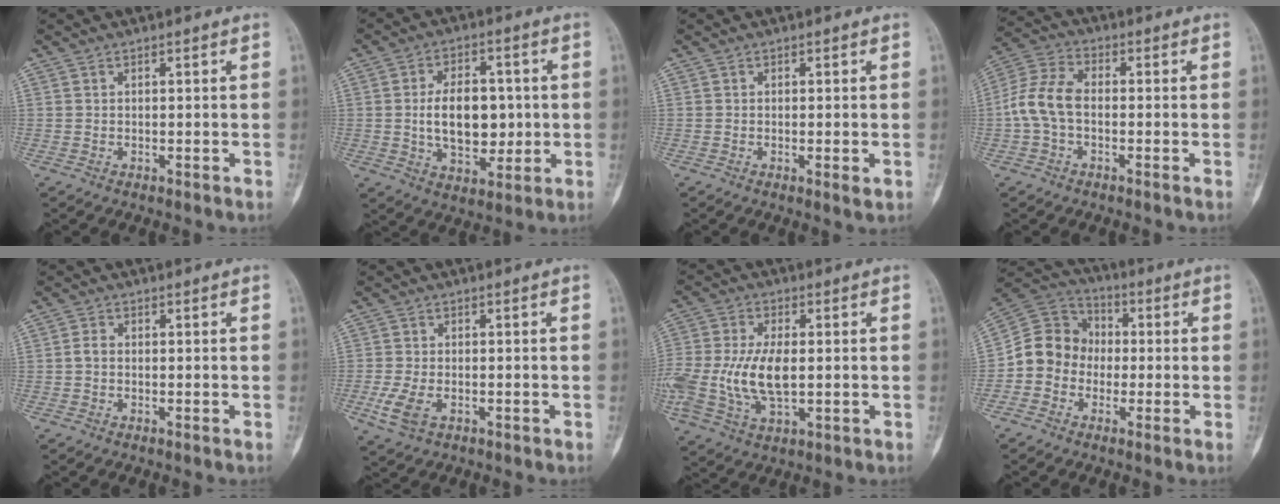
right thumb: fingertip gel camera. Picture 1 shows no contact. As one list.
[{"total": 12.1, "force": [0.0, 7.5, 9.5], "torque": [-0.120, 0.002, 0.006]}, {"total": 1.8, "force": [-0.3, 0.3, 1.7], "torque": [-0.031, -0.007, -0.004]}, {"total": 8.3, "force": [-1.2, 4.8, 6.7], "torque": [-0.143, 0.024, -0.036]}, {"total": 1.6, "force": [-0.4, 0.9, 1.2], "torque": [-0.024, 0.001, -0.014]}, {"total": 5.2, "force": [-1.8, 2.9, 3.9], "torque": [-0.094, -0.001, -0.032]}, {"total": 14.6, "force": [-1.0, 7.6, 12.4], "torque": [-0.289, -0.004, -0.015]}, {"total": 10.3, "force": [-1.8, 9.3, 4.1], "torque": [-0.050, 0.045, -0.047]}]